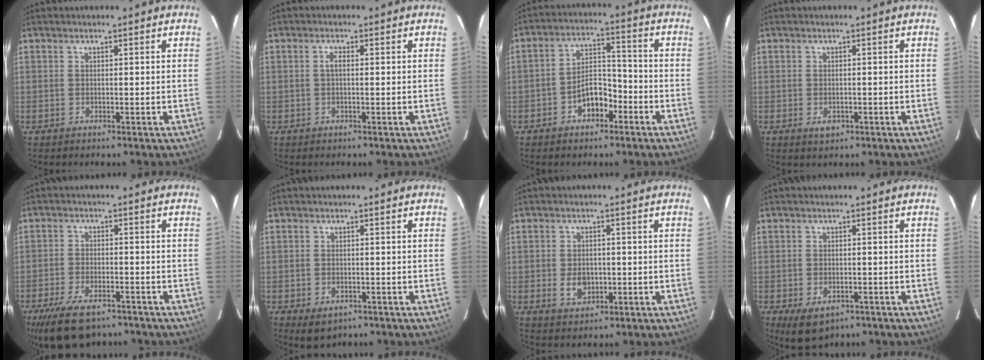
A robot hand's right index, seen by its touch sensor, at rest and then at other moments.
{"total": 1.3, "force": [0.0, 0.5, 1.2], "torque": [-0.024, 0.005, -0.003]}
{"total": 7.1, "force": [-3.8, 4.4, 4.1], "torque": [-0.076, 0.026, -0.052]}
{"total": 2.3, "force": [-0.9, 1.6, 1.4], "torque": [-0.025, -0.004, -0.010]}
{"total": 12.9, "force": [-9.1, 5.8, 7.2], "torque": [-0.165, -0.022, -0.152]}
{"total": 3.9, "force": [-1.9, 2.6, 2.1], "torque": [-0.041, -0.009, -0.021]}
{"total": 4.7, "force": [-1.0, 3.5, 2.9], "torque": [-0.058, -0.003, -0.010]}
{"total": 6.2, "force": [-3.3, 3.8, 3.7], "torque": [-0.072, -0.019, -0.044]}